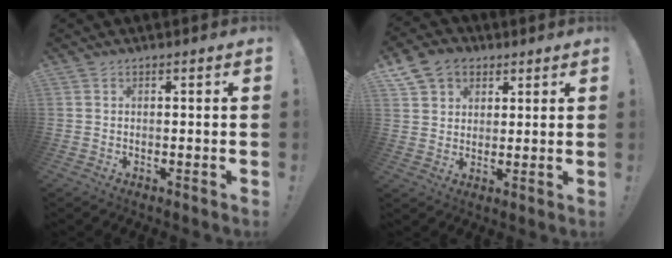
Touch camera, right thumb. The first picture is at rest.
{"total": 9.8, "force": [5.3, 7.6, 3.4], "torque": [-0.049, -0.025, 0.105]}